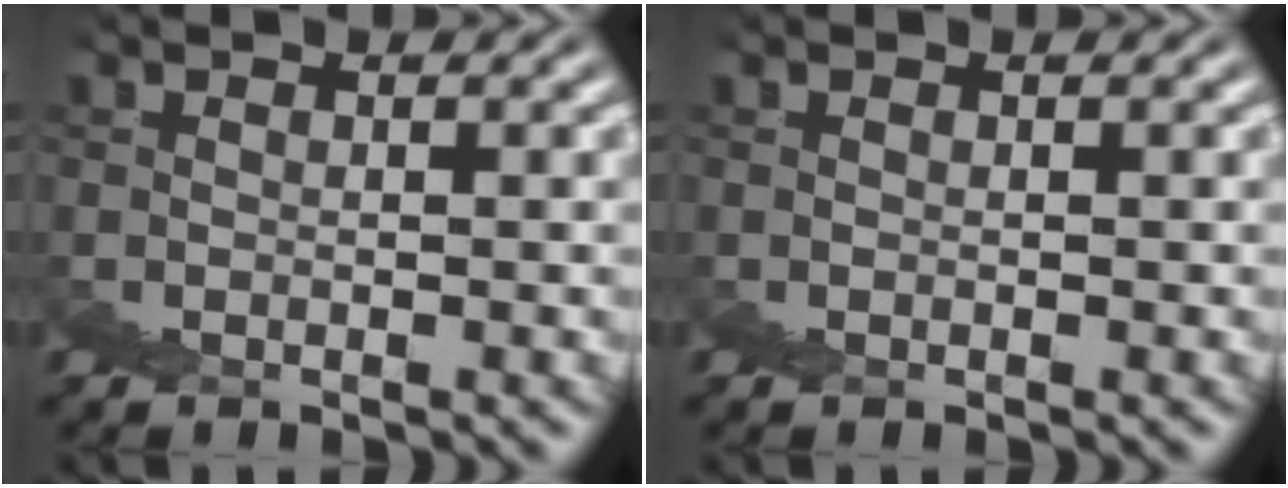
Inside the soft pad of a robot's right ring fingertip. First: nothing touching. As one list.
[{"total": 0.0}]